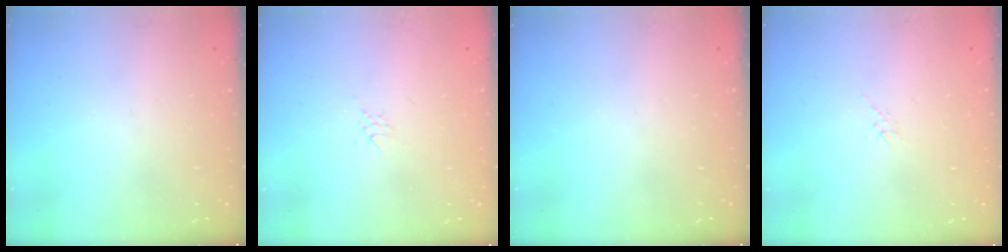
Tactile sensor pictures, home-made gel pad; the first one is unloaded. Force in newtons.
{"total": 2.2, "press": 2.2, "slide": 0.4}
{"total": 0.0}
{"total": 1.7, "press": 1.6, "slide": 0.4}